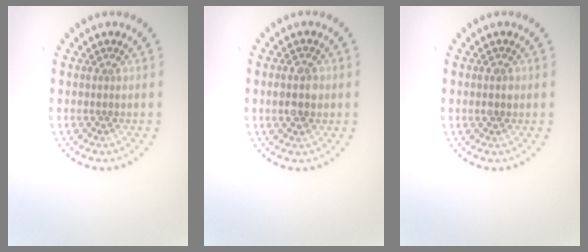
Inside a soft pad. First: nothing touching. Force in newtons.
{"total": 2.8, "press": 2.8, "slide": 0.2}
{"total": 1.4, "press": 1.4, "slide": 0.1}